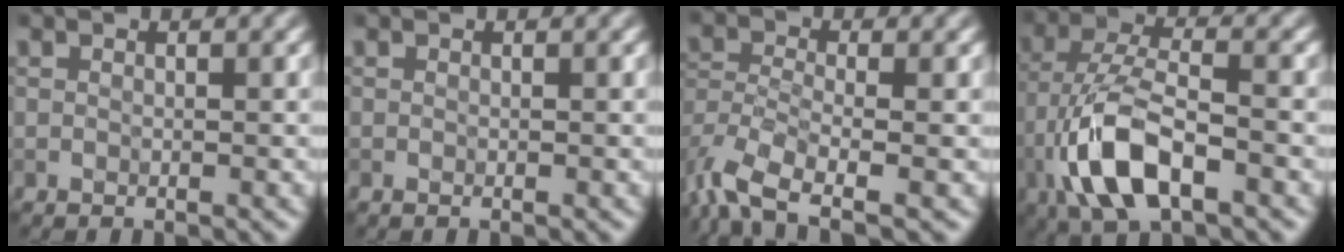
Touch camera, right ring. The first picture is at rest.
{"total": 0.0}
{"total": 6.8, "force": [-4.3, 2.7, 4.4], "torque": [-0.099, -0.014, -0.092]}
{"total": 8.2, "force": [-3.1, 3.5, 6.7], "torque": [-0.139, 0.003, -0.065]}